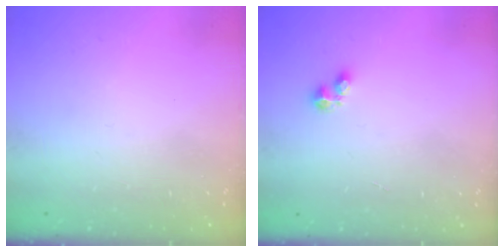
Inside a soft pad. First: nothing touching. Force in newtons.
{"total": 3.2, "press": 3.2, "slide": 0.4}